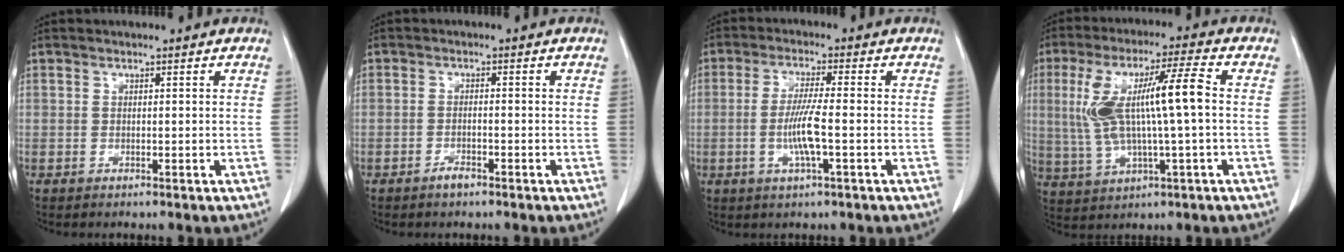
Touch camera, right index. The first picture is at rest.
{"total": 1.8, "force": [-1.3, 0.4, 1.1], "torque": [-0.021, 0.001, -0.022]}
{"total": 6.3, "force": [-1.3, 0.2, 6.1], "torque": [-0.123, -0.006, -0.025]}
{"total": 12.6, "force": [1.0, 1.3, 12.4], "torque": [-0.256, 0.021, 0.023]}